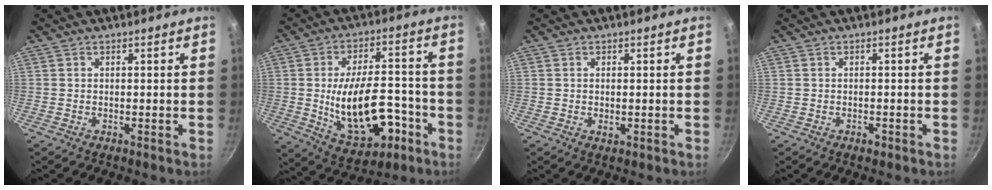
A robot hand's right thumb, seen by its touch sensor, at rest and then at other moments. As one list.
[{"total": 18.2, "force": [-4.7, 9.7, 14.7], "torque": [-0.208, 0.031, -0.050]}, {"total": 1.3, "force": [-0.2, 0.7, 1.1], "torque": [-0.018, -0.001, -0.002]}, {"total": 1.2, "force": [-0.7, 0.7, 0.7], "torque": [-0.011, 0.008, -0.008]}]